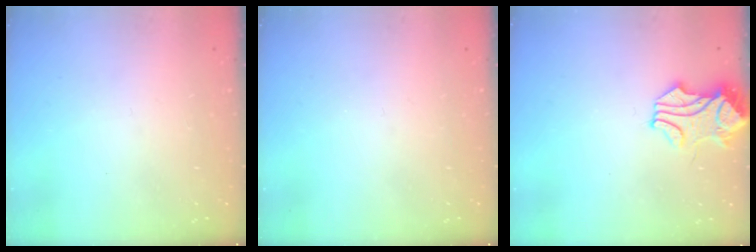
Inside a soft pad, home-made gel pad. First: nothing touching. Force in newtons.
{"total": 0.0}
{"total": 1.4, "press": 1.4, "slide": 0.3}